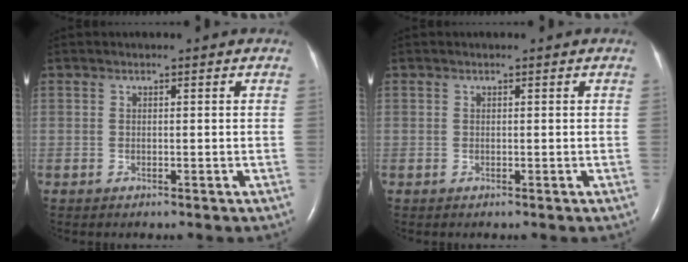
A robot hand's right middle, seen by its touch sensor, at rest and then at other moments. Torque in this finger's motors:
{"motor_torque": [0.01, 0.09, -0.05, -0.01]}